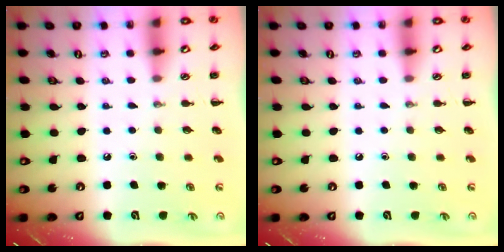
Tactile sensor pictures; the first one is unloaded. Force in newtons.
{"total": 0.0}